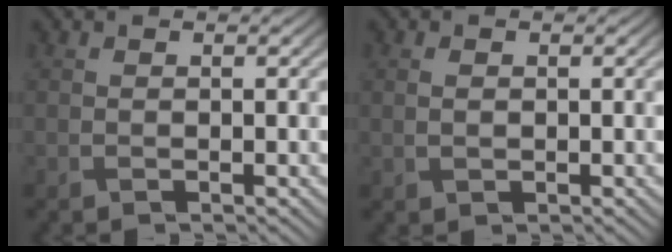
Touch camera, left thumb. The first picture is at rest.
{"total": 1.4, "force": [0.0, 0.9, 1.1], "torque": [-0.028, -0.002, 0.004]}